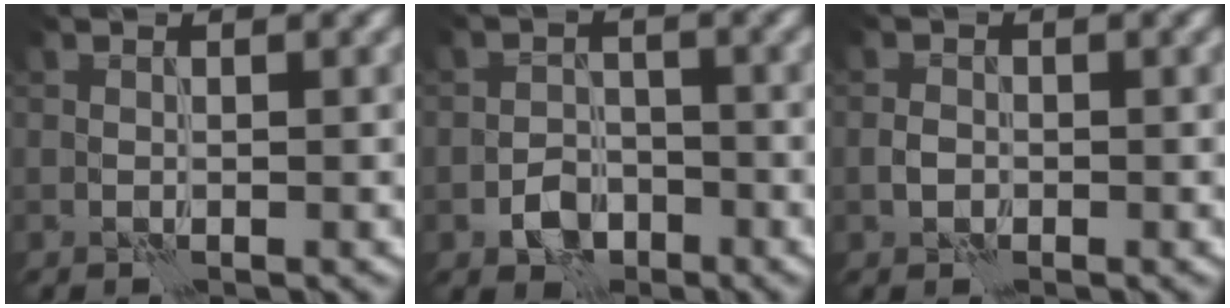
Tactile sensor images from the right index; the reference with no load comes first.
{"total": 3.0, "force": [-1.7, 2.1, 1.4], "torque": [-0.019, 0.004, -0.035]}
{"total": 1.1, "force": [-0.4, 0.8, 0.6], "torque": [-0.013, 0.001, -0.013]}